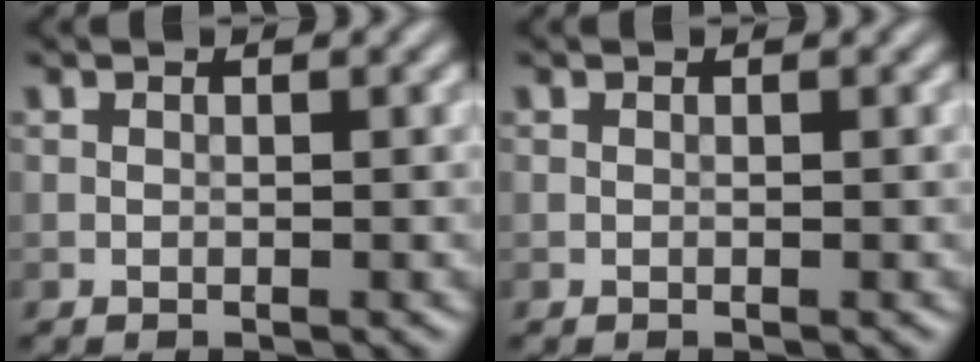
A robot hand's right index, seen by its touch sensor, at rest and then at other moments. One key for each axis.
{"total": 0.0}